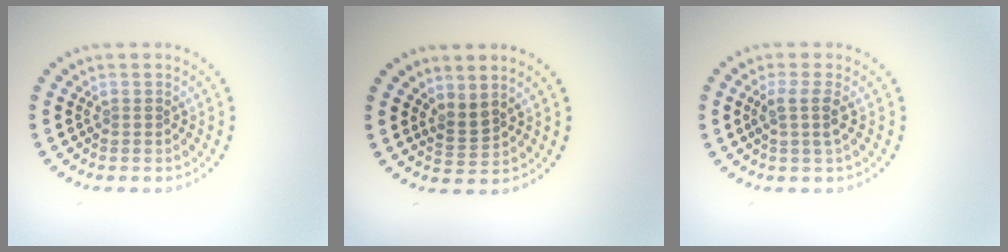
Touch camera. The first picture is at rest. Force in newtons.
{"total": 1.9, "press": 1.4, "slide": 1.3}
{"total": 1.9, "press": 1.5, "slide": 1.1}